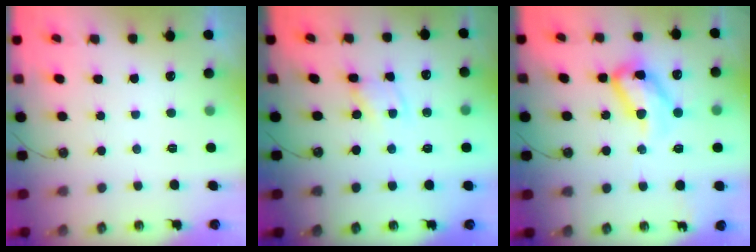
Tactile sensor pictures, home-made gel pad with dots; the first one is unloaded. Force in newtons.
{"total": 1.4, "press": 1.4, "slide": 0.2}
{"total": 16.4, "press": 16.4, "slide": 1.5}